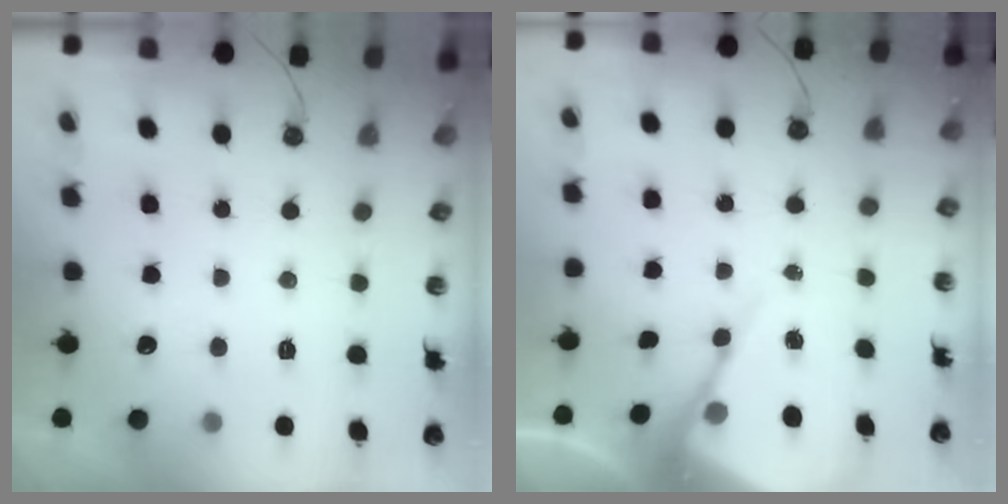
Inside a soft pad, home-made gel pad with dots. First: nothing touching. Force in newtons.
{"total": 8.4, "press": 8.4, "slide": 0.5}